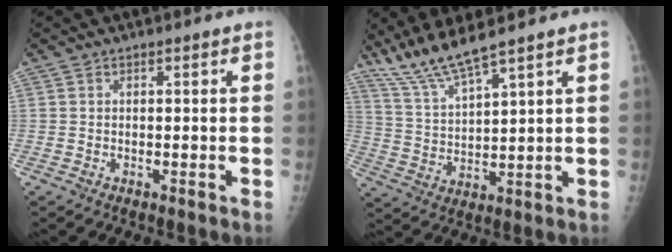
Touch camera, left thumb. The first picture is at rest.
{"total": 9.1, "force": [7.6, 0.2, 5.0], "torque": [-0.107, -0.038, 0.164]}